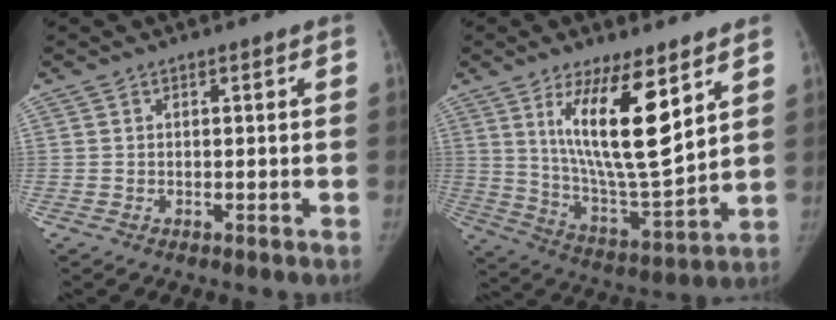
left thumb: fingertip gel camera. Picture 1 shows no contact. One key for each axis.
{"total": 17.4, "fx": 8.0, "fy": 4.8, "fz": 14.8, "tx": -0.242, "ty": -0.054, "tz": 0.151}